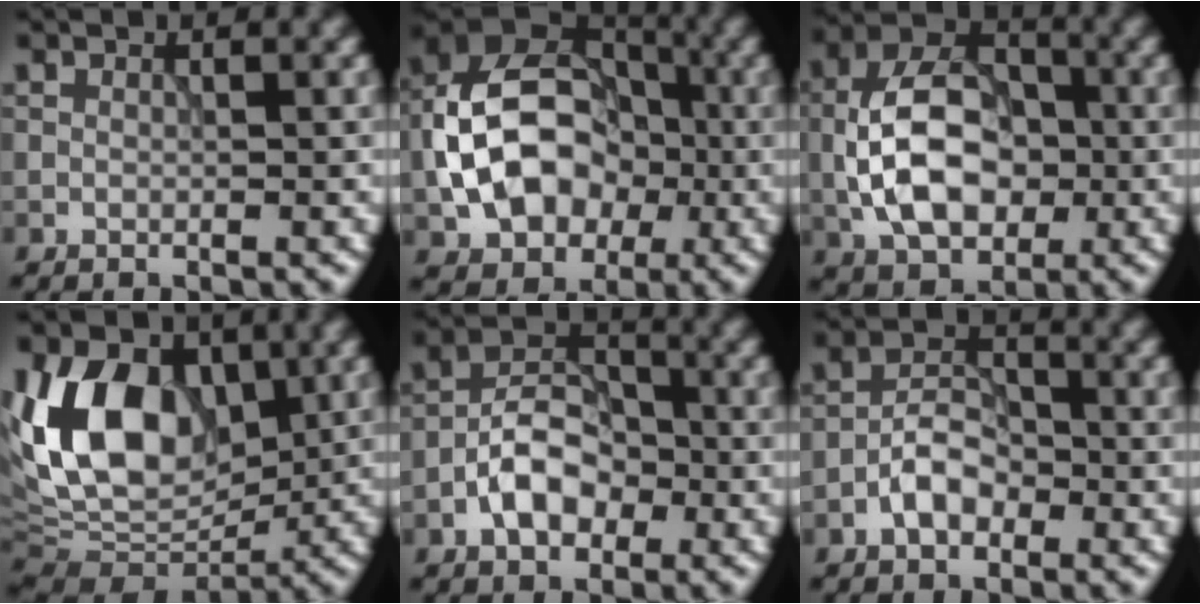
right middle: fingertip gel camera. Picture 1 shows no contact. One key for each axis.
{"total": 12.0, "fx": -1.9, "fy": 8.6, "fz": 8.1, "tx": -0.145, "ty": 0.006, "tz": -0.039}
{"total": 8.7, "fx": -1.5, "fy": 5.5, "fz": 6.6, "tx": -0.118, "ty": 0.021, "tz": -0.034}
{"total": 12.8, "fx": 2.4, "fy": 8.2, "fz": 9.5, "tx": -0.179, "ty": 0.010, "tz": 0.025}
{"total": 5.1, "fx": -2.0, "fy": 3.2, "fz": 3.5, "tx": -0.055, "ty": 0.013, "tz": -0.041}
{"total": 3.6, "fx": -1.7, "fy": 2.1, "fz": 2.4, "tx": -0.037, "ty": 0.013, "tz": -0.035}